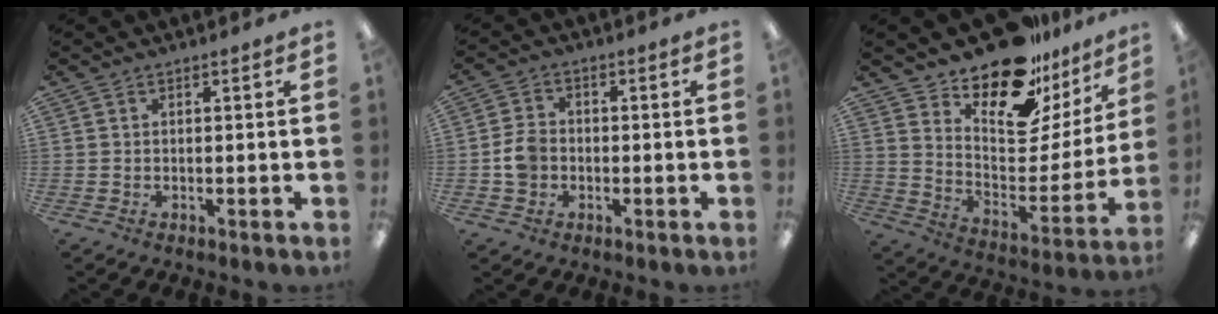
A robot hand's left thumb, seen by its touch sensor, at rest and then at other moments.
{"total": 5.4, "force": [-1.0, 4.5, 2.7], "torque": [-0.055, 0.010, -0.017]}
{"total": 19.6, "force": [16.3, 7.1, 8.3], "torque": [-0.126, -0.130, 0.280]}